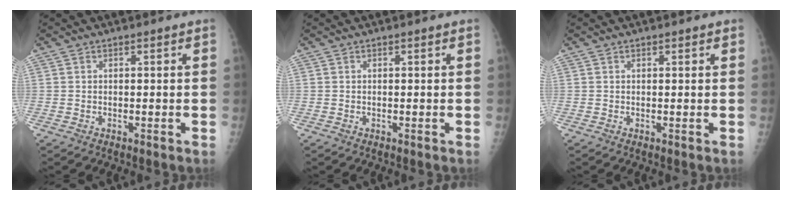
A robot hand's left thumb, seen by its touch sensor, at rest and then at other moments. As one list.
[{"total": 0.0}, {"total": 0.6, "force": [0.4, 0.3, 0.3], "torque": [-0.003, -0.002, 0.005]}]